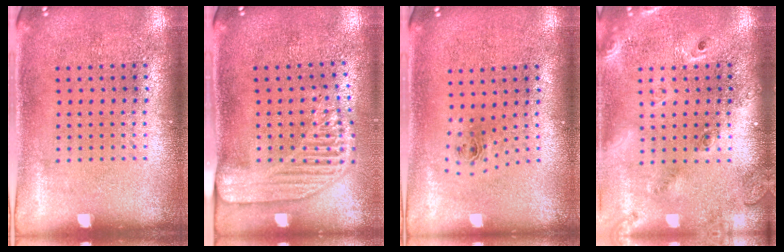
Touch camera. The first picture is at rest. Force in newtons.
{"total": 2.2, "press": 1.7, "slide": 1.3}
{"total": 0.9, "press": 0.4, "slide": 0.8}
{"total": 2.3, "press": 1.7, "slide": 1.5}